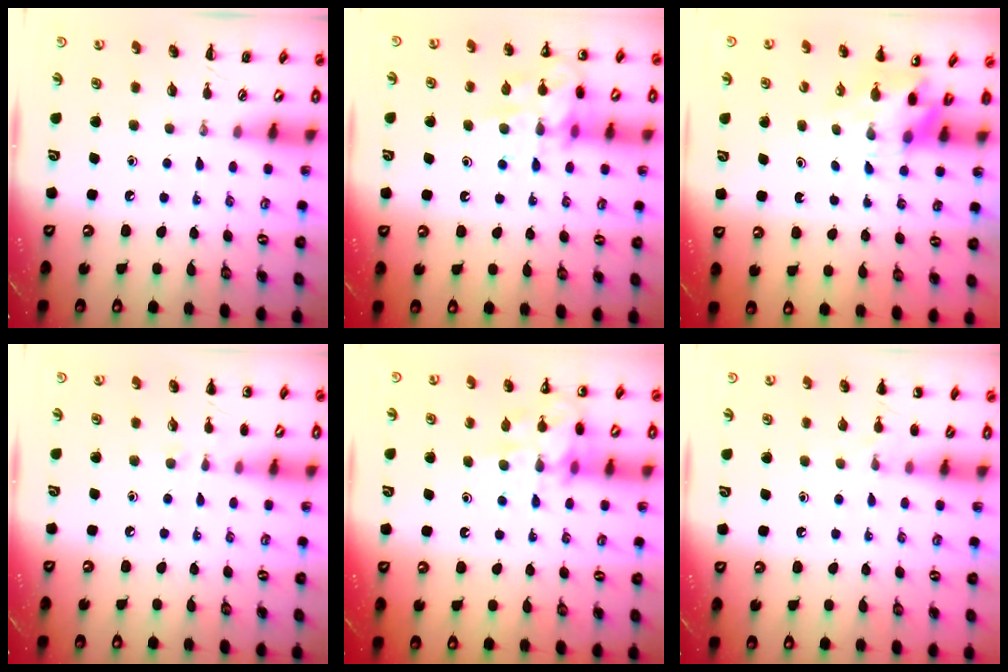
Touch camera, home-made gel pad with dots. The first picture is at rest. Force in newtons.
{"total": 16.3, "press": 16.2, "slide": 2.1}
{"total": 3.9, "press": 3.8, "slide": 0.9}
{"total": 5.5, "press": 5.2, "slide": 1.8}
{"total": 14.9, "press": 14.7, "slide": 2.6}
{"total": 6.5, "press": 6.2, "slide": 1.9}